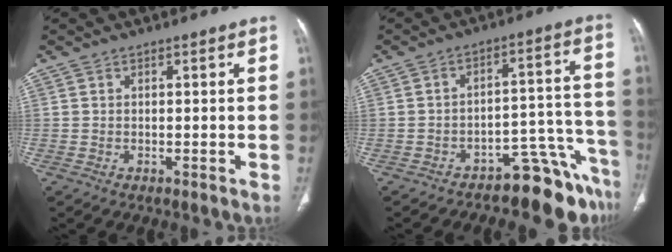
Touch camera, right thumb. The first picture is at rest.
{"total": 10.1, "force": [-9.0, 3.1, 3.4], "torque": [0.008, 0.124, -0.135]}